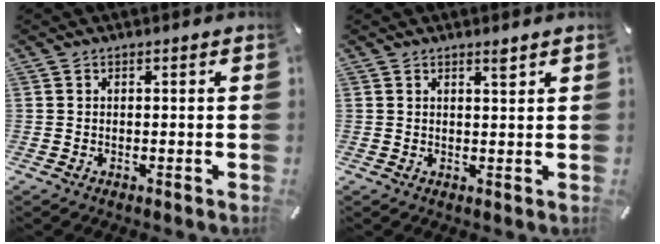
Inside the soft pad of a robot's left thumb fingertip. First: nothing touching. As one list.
[{"total": 1.8, "force": [1.4, 0.3, 1.0], "torque": [-0.014, -0.005, 0.024]}]